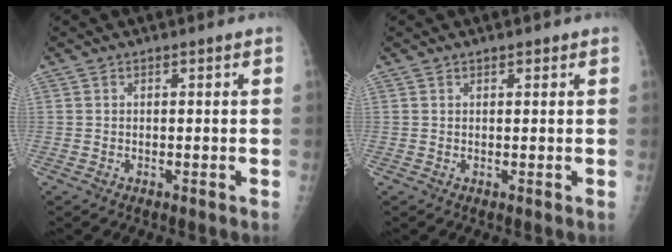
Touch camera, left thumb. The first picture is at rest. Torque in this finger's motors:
{"motor_torque": [-0.16, 0.06, -0.38, -0.06, 0.01]}